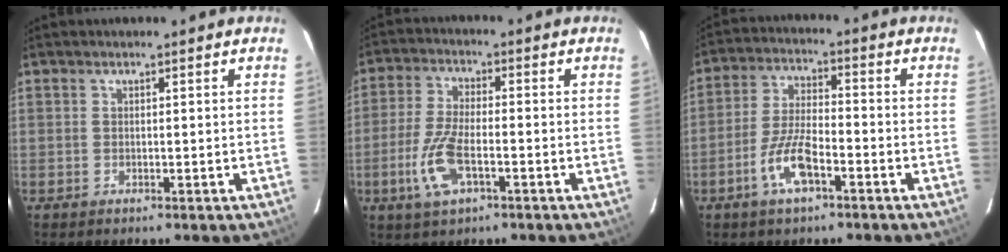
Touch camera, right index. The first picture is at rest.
{"total": 9.2, "force": [-3.5, 3.5, 7.8], "torque": [-0.171, -0.006, -0.067]}
{"total": 8.4, "force": [-4.4, 2.6, 6.8], "torque": [-0.143, 0.002, -0.081]}